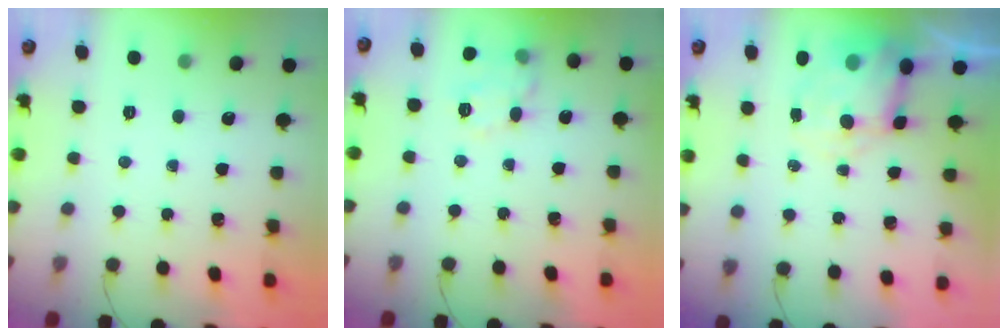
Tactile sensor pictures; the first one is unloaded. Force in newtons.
{"total": 11.6, "press": 11.6, "slide": 0.4}
{"total": 8.3, "press": 8.0, "slide": 1.9}